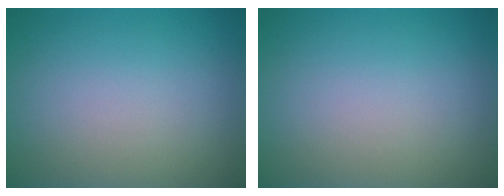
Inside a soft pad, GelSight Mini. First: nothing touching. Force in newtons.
{"total": 0.0}